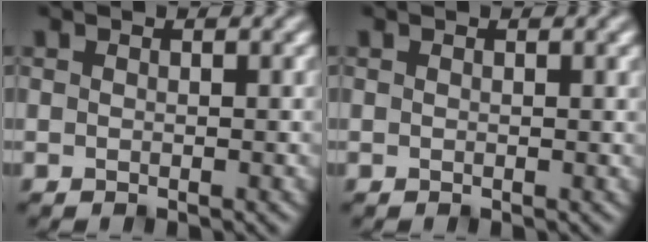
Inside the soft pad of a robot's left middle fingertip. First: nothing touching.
{"total": 1.1, "force": [0.7, 0.2, 0.9], "torque": [-0.008, 0.004, 0.010]}